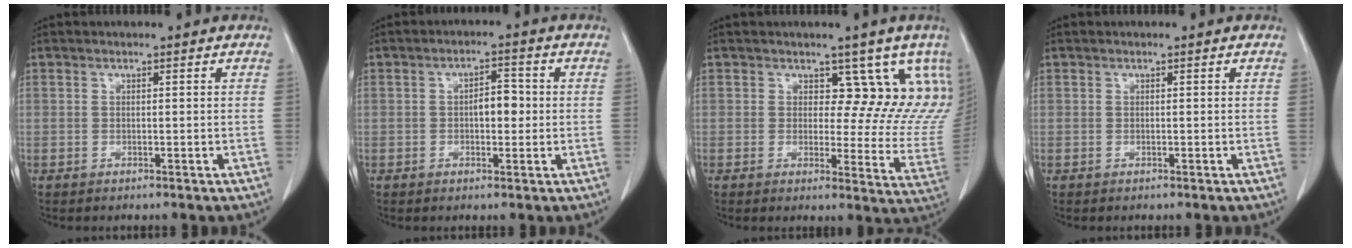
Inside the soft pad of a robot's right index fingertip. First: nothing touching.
{"total": 3.9, "force": [-0.1, 1.7, 3.5], "torque": [-0.053, 0.011, -0.001]}
{"total": 11.4, "force": [7.7, 5.8, 6.1], "torque": [-0.043, -0.021, 0.071]}
{"total": 0.0}